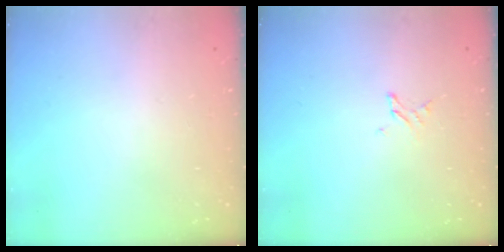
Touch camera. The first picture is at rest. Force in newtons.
{"total": 1.6, "press": 1.6, "slide": 0.2}